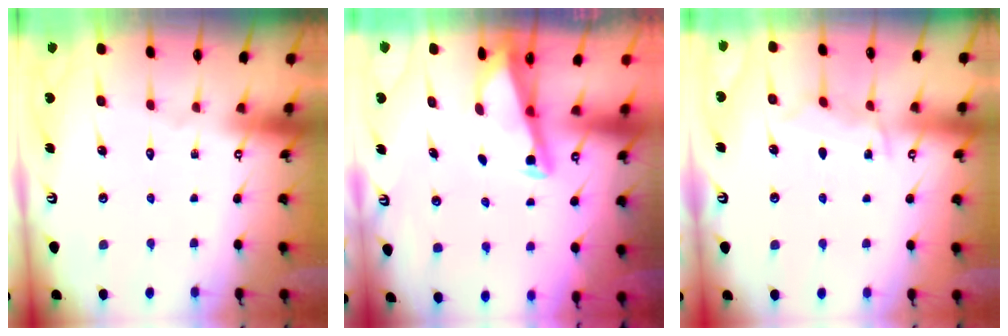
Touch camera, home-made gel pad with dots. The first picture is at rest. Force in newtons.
{"total": 2.8, "press": 2.8, "slide": 0.3}
{"total": 5.6, "press": 5.6, "slide": 0.6}